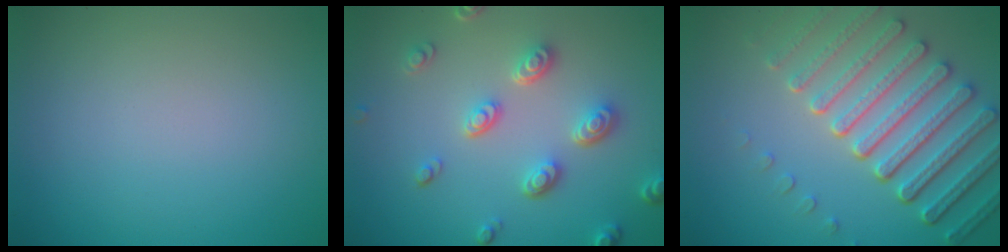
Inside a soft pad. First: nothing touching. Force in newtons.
{"total": 4.2, "press": 3.4, "slide": 2.5}
{"total": 7.5, "press": 5.7, "slide": 4.9}